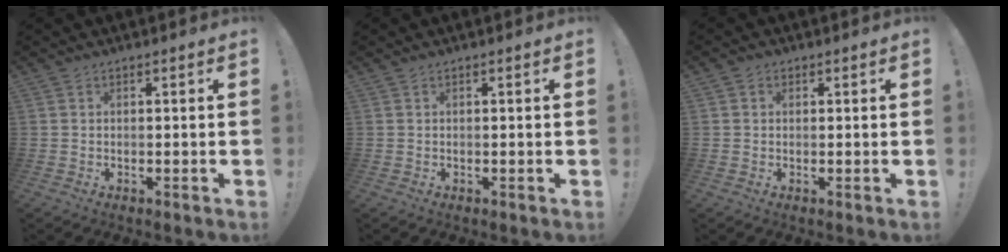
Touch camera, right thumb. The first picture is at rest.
{"total": 0.0}
{"total": 1.1, "force": [0.3, 1.1, 0.1], "torque": [0.007, -0.002, 0.004]}